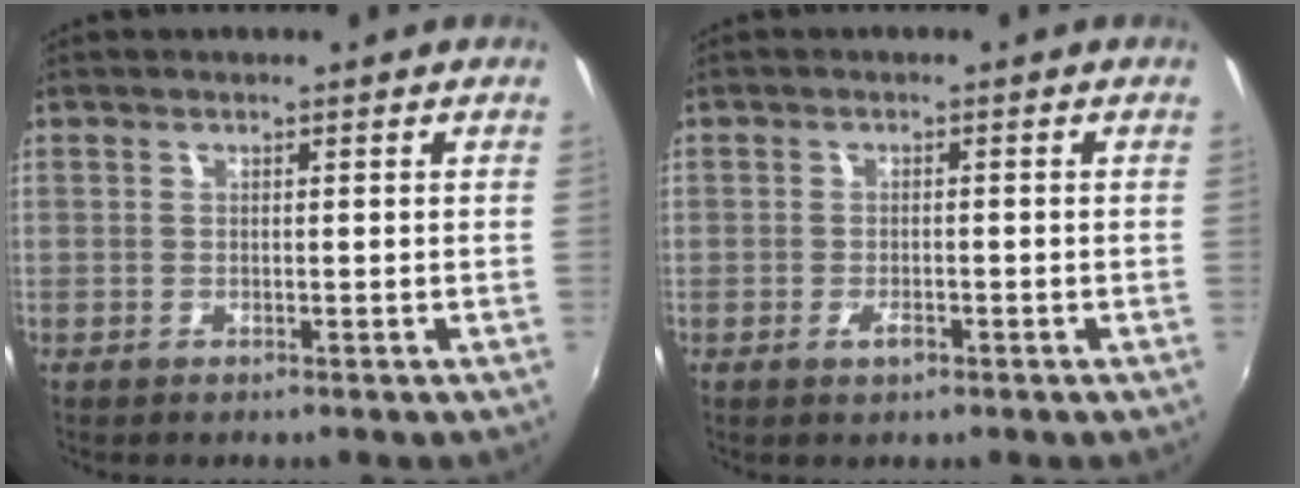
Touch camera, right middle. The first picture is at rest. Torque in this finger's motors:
{"motor_torque": [0.00, -0.17, -0.15, -0.02]}